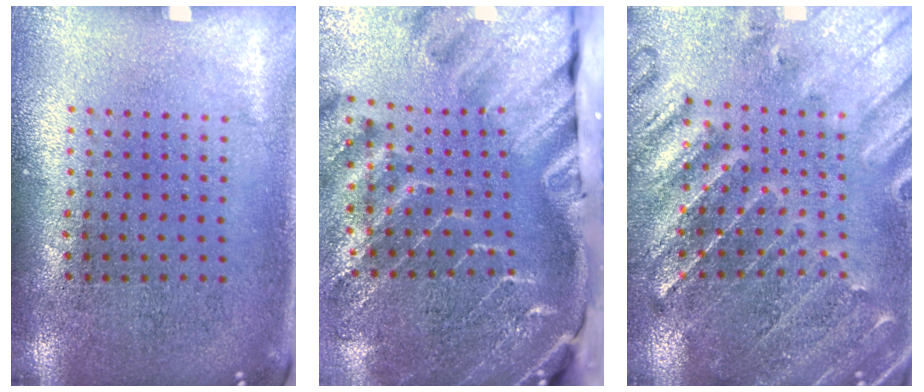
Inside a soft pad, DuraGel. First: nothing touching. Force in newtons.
{"total": 4.4, "press": 3.3, "slide": 2.9}
{"total": 1.1, "press": 1.1, "slide": 0.3}